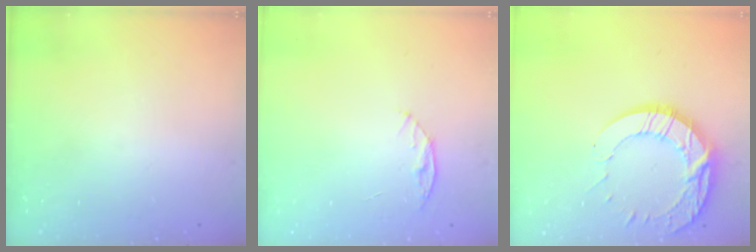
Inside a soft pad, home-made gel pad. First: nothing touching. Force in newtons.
{"total": 5.1, "press": 5.1, "slide": 0.5}
{"total": 15.2, "press": 15.2, "slide": 1.2}